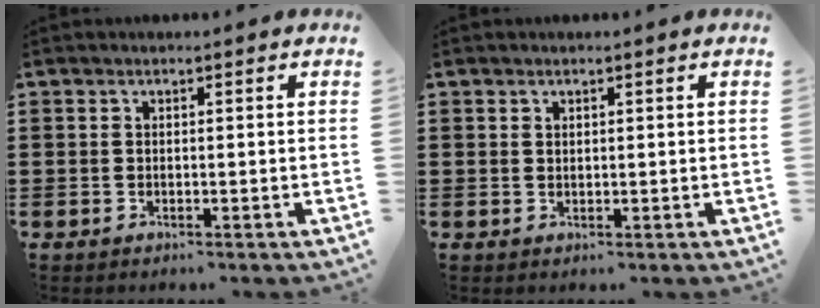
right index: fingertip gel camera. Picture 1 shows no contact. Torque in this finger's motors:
{"motor_torque": [-0.63, 1.05, -0.05, -0.01]}